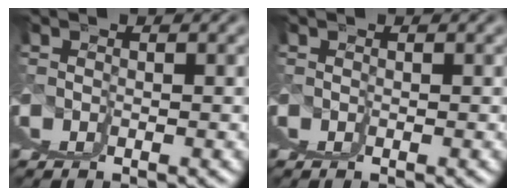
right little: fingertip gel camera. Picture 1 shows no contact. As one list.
[{"total": 0.0}]